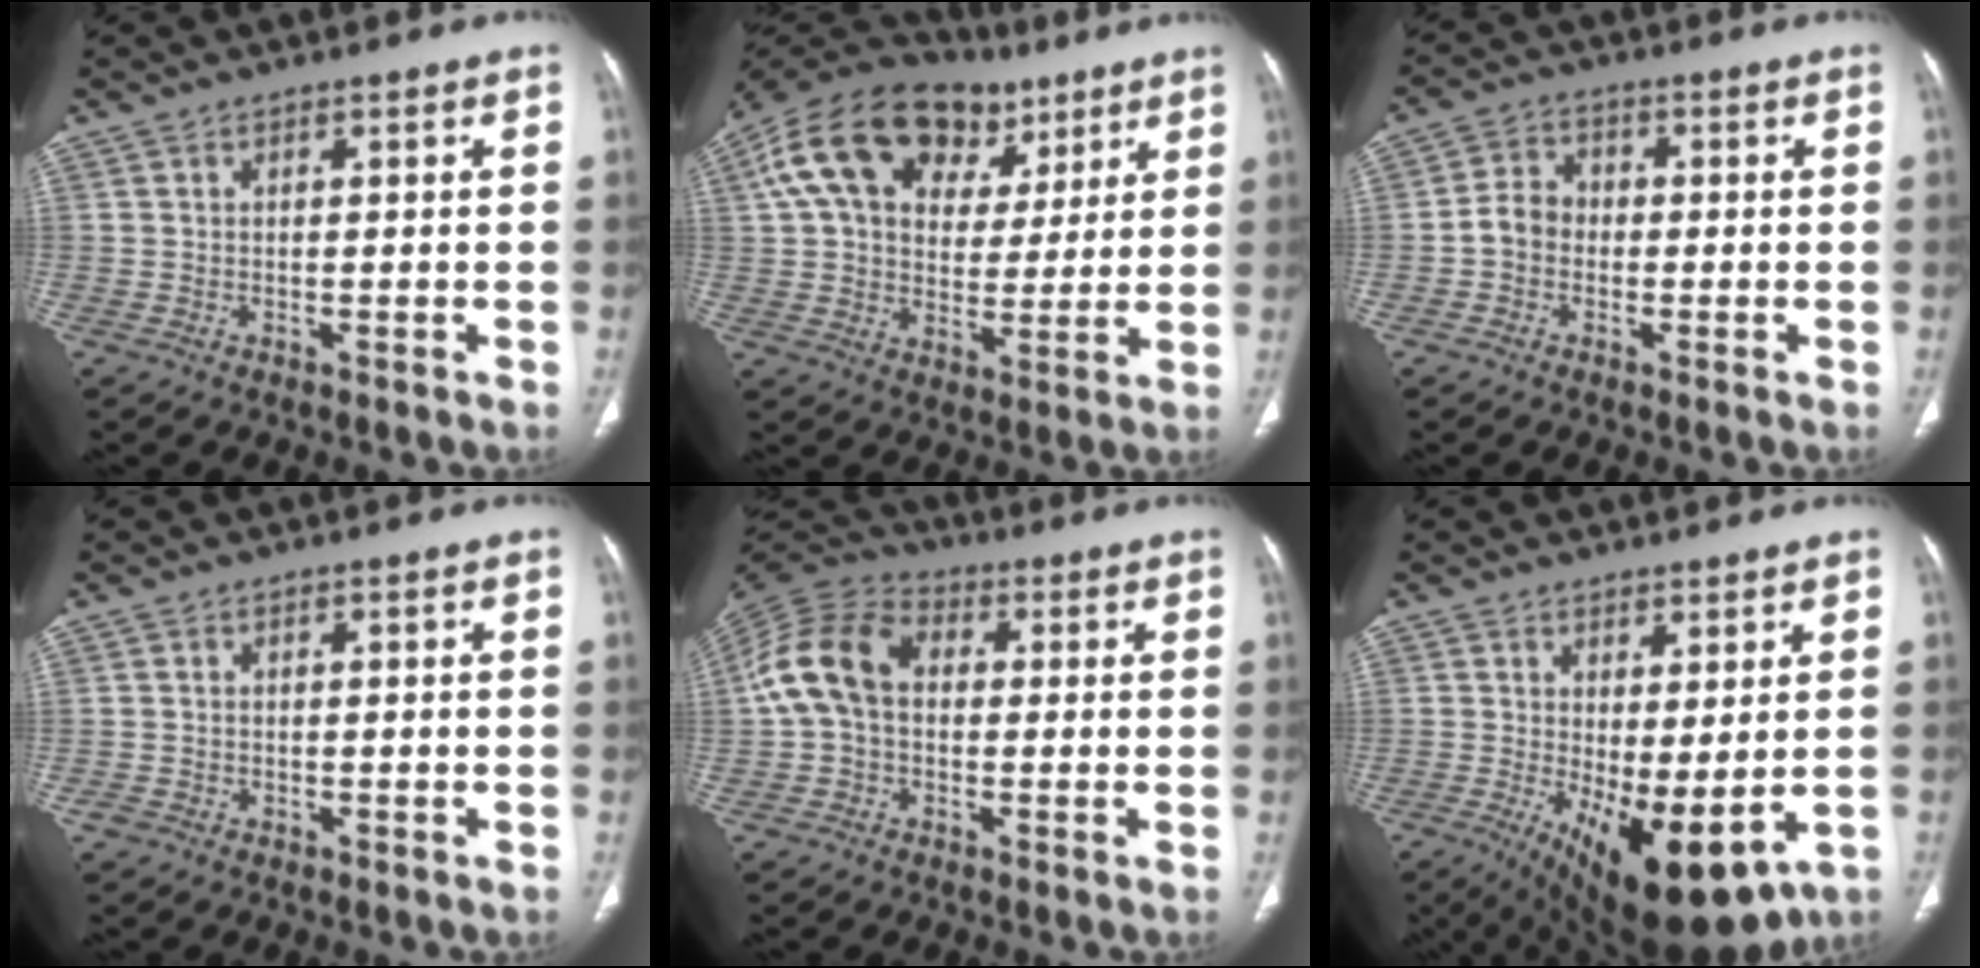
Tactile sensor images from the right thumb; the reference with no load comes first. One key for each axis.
{"total": 22.3, "fx": 9.7, "fy": 14.9, "fz": 13.5, "tx": -0.221, "ty": 0.021, "tz": 0.160}
{"total": 4.8, "fx": -1.0, "fy": 4.0, "fz": 2.4, "tx": -0.032, "ty": 0.017, "tz": -0.029}
{"total": 1.0, "fx": -0.6, "fy": 0.8, "fz": 0.3, "tx": -0.008, "ty": 0.004, "tz": -0.012}
{"total": 11.5, "fx": 0.4, "fy": 8.1, "fz": 8.1, "tx": -0.158, "ty": 0.033, "tz": -0.004}
{"total": 13.5, "fx": -2.9, "fy": 5.3, "fz": 12.1, "tx": -0.186, "ty": -0.023, "tz": -0.021}